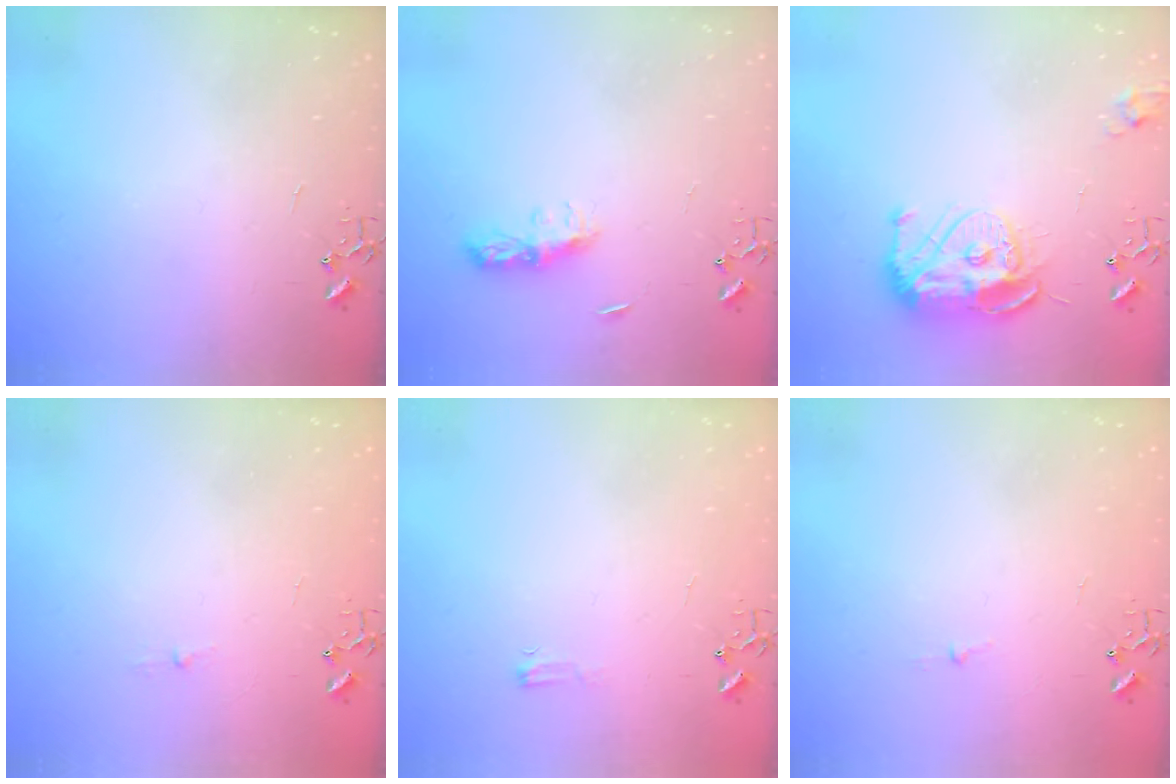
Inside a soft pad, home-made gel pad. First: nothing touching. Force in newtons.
{"total": 7.4, "press": 7.4, "slide": 0.4}
{"total": 13.5, "press": 13.4, "slide": 1.2}
{"total": 2.6, "press": 2.5, "slide": 0.4}
{"total": 4.1, "press": 4.1, "slide": 0.6}
{"total": 2.7, "press": 2.7, "slide": 0.3}